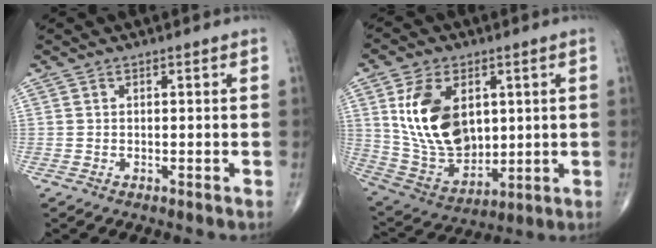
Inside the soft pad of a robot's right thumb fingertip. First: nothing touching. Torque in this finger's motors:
{"motor_torque": [-0.10, 0.84, 1.32, 0.93, 0.19]}